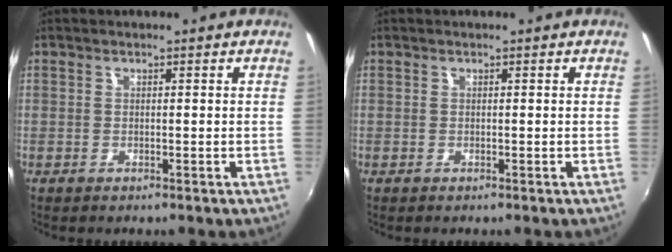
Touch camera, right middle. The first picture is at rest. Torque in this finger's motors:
{"motor_torque": [0.00, 0.00, 0.00, 0.00]}